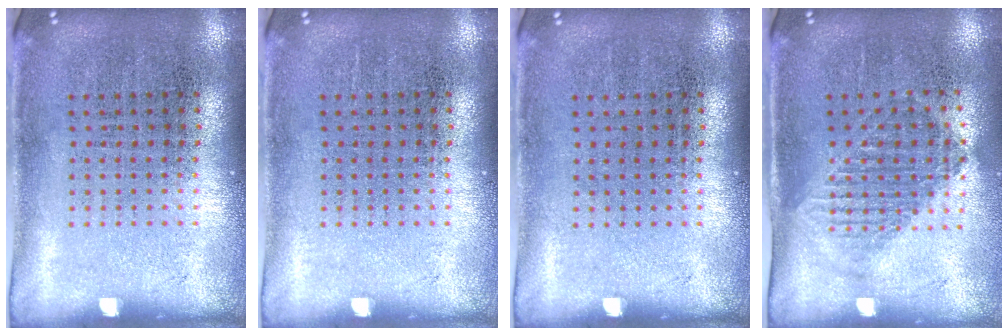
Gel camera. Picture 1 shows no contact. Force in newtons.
{"total": 0.0}
{"total": 0.0}
{"total": 1.3, "press": 1.1, "slide": 0.6}